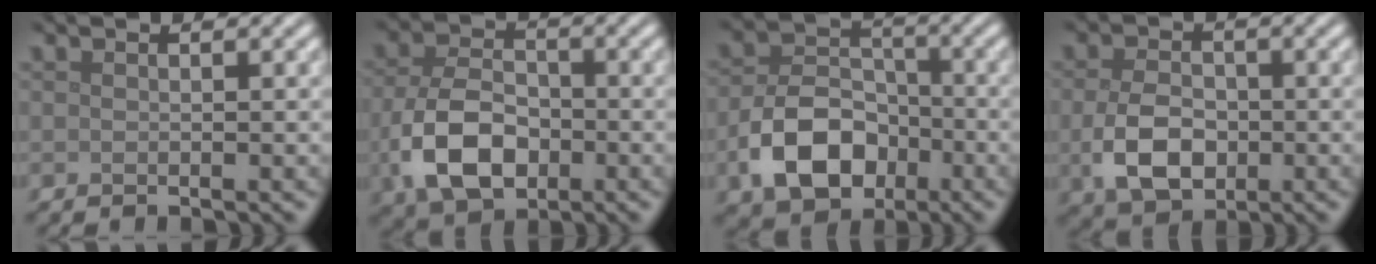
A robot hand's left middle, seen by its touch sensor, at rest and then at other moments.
{"total": 7.4, "force": [-2.3, 4.9, 5.0], "torque": [-0.113, -0.006, -0.045]}
{"total": 7.5, "force": [-2.9, 5.2, 4.5], "torque": [-0.084, -0.004, -0.054]}
{"total": 5.5, "force": [-1.2, 3.8, 3.8], "torque": [-0.085, -0.011, -0.022]}